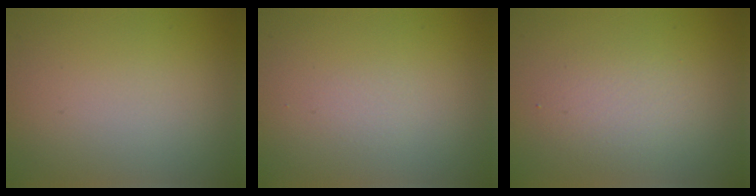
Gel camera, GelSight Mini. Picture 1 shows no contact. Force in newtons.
{"total": 0.5, "press": 0.5, "slide": 0.1}
{"total": 2.4, "press": 2.4, "slide": 0.0}